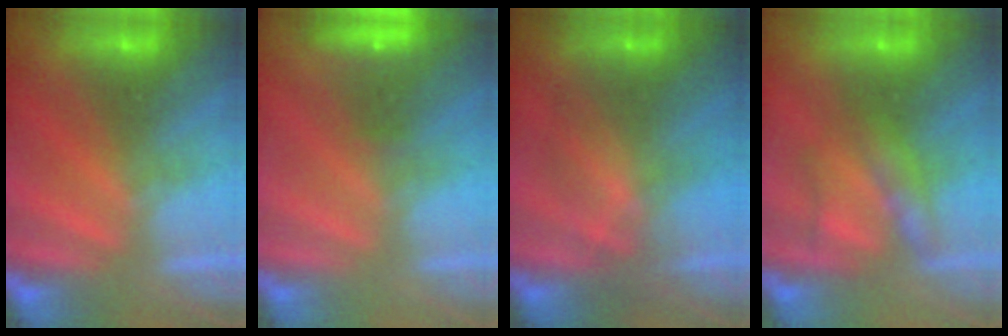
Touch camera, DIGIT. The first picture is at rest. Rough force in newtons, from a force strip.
{"total": 2.3}
{"total": 2.8}
{"total": 2.3}